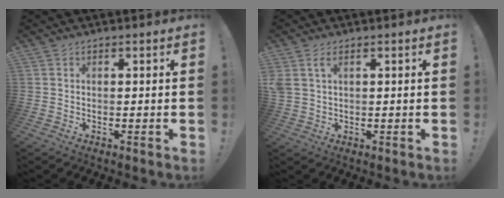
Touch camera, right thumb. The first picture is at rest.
{"total": 3.1, "force": [1.3, 1.6, 2.3], "torque": [-0.042, 0.000, 0.026]}